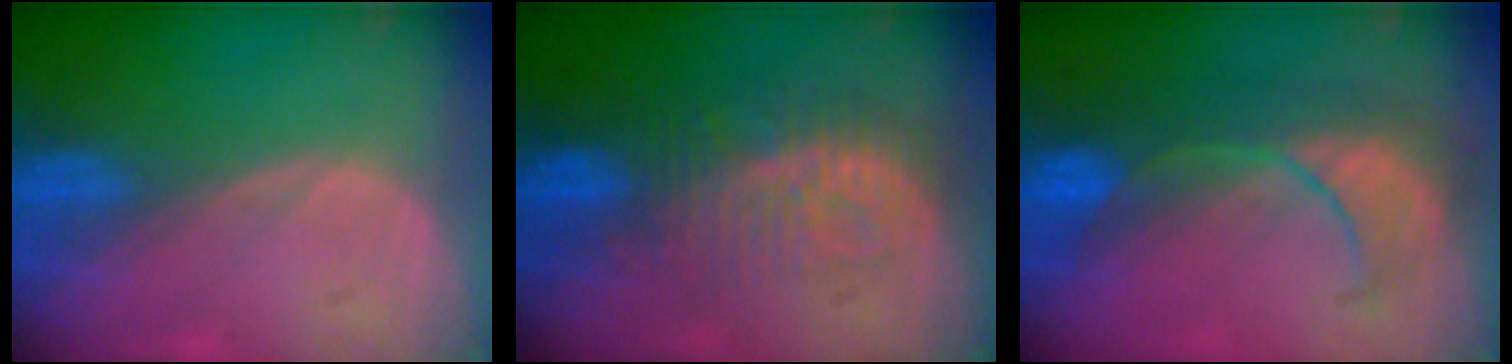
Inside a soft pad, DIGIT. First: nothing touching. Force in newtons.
{"total": 9.4, "press": 8.5, "slide": 3.9}
{"total": 8.7, "press": 8.4, "slide": 2.1}